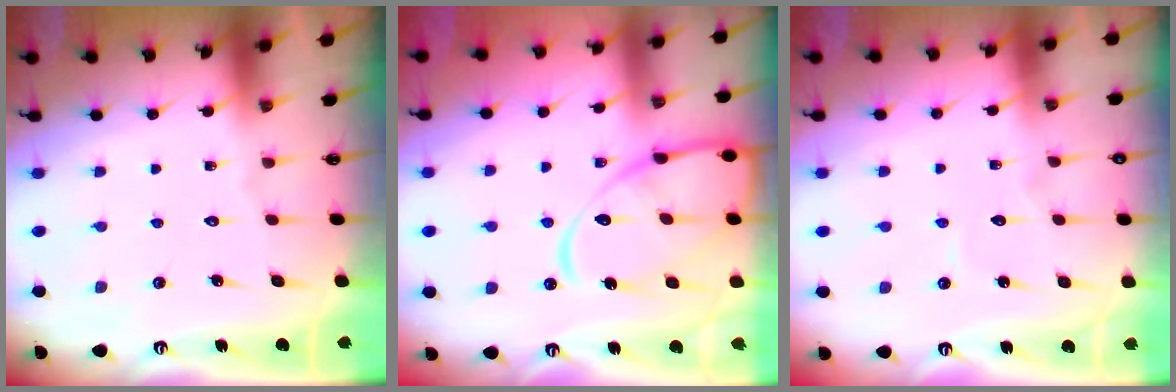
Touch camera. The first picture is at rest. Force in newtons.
{"total": 16.1, "press": 16.1, "slide": 1.5}
{"total": 4.0, "press": 4.0, "slide": 0.3}